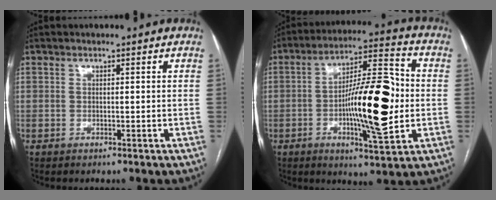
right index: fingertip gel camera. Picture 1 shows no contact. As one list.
[{"total": 16.4, "force": [-1.8, 3.4, 16.0], "torque": [-0.259, 0.012, -0.028]}]